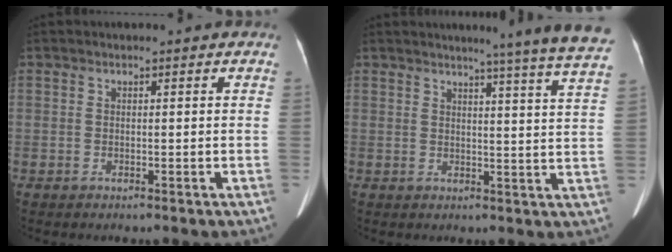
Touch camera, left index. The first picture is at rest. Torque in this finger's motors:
{"motor_torque": [0.78, -1.18, 0.15, 0.07]}